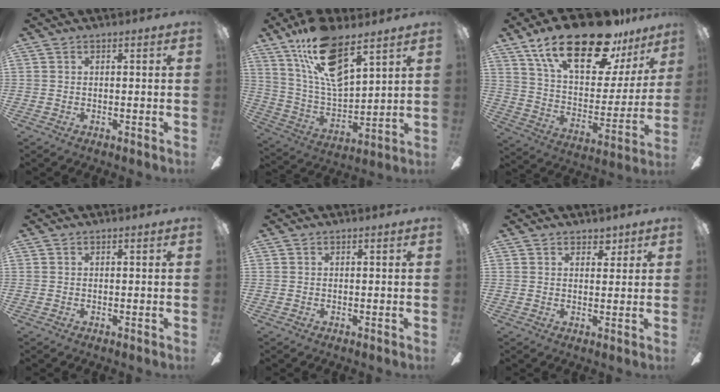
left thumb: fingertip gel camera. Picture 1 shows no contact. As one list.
[{"total": 17.7, "force": [11.7, 6.6, 11.5], "torque": [-0.230, -0.054, 0.205]}, {"total": 26.8, "force": [17.5, 10.7, 17.1], "torque": [-0.287, -0.101, 0.296]}, {"total": 0.0}, {"total": 0.0}, {"total": 3.0, "force": [2.3, 1.7, 0.8], "torque": [-0.004, -0.007, 0.040]}]